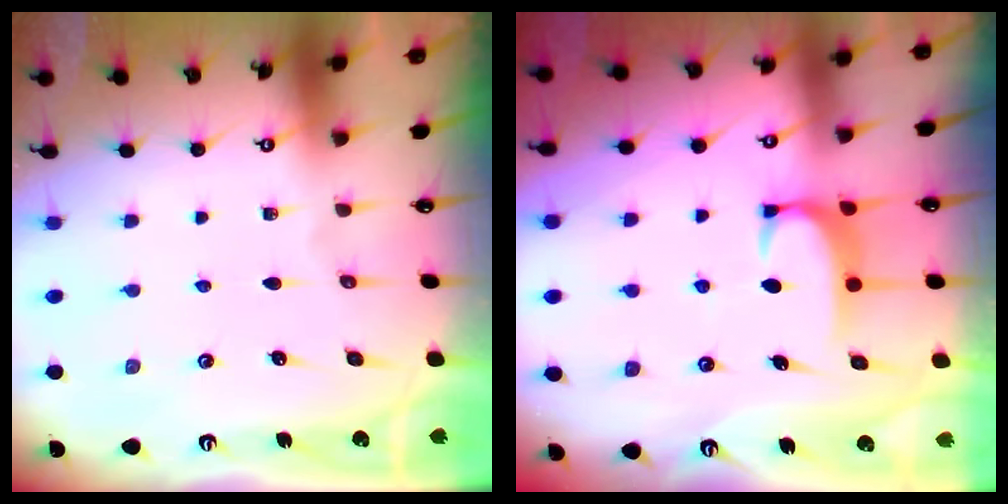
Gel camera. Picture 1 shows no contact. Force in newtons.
{"total": 1.8, "press": 1.7, "slide": 0.5}